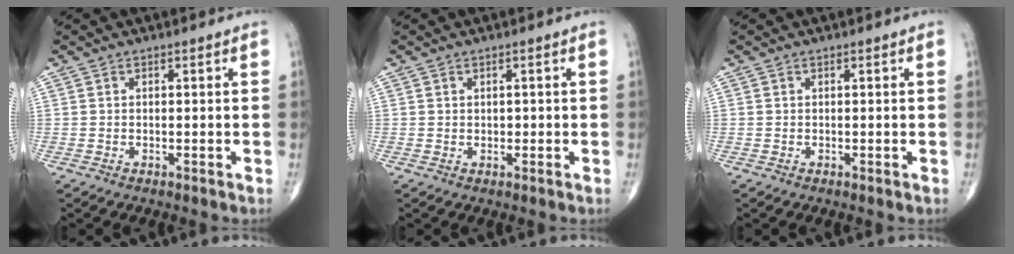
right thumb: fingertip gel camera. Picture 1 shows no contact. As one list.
[{"total": 1.0, "force": [0.1, 0.8, 0.6], "torque": [-0.005, 0.001, 0.002]}, {"total": 0.0}]